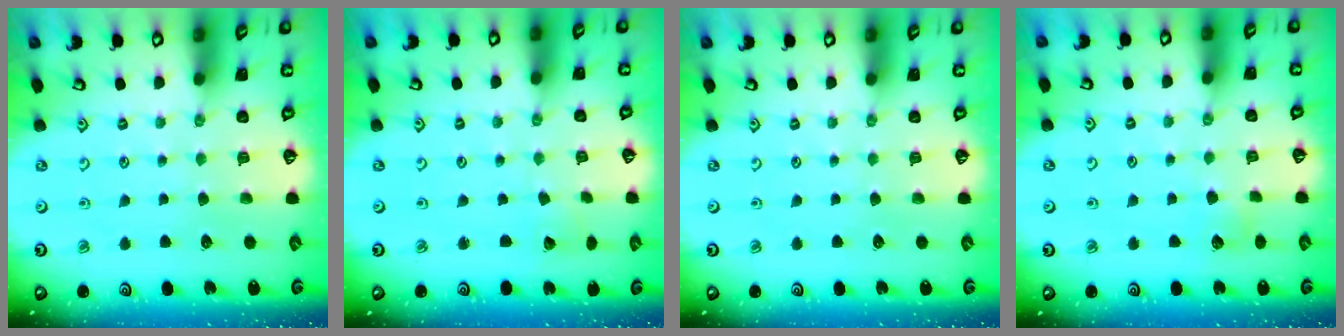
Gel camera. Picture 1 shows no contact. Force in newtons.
{"total": 2.6, "press": 2.6, "slide": 0.3}
{"total": 0.0}
{"total": 3.9, "press": 3.8, "slide": 0.5}